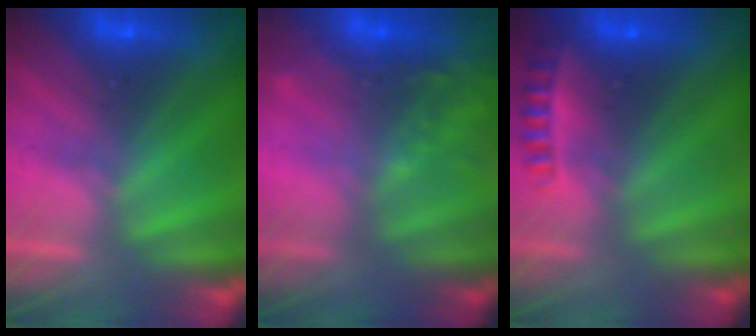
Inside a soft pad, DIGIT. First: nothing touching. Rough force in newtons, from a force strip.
{"total": 1.9}
{"total": 2.4}